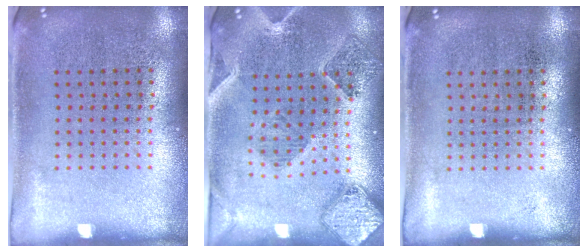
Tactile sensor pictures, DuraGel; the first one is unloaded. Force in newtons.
{"total": 1.5, "press": 1.4, "slide": 0.3}
{"total": 0.0}